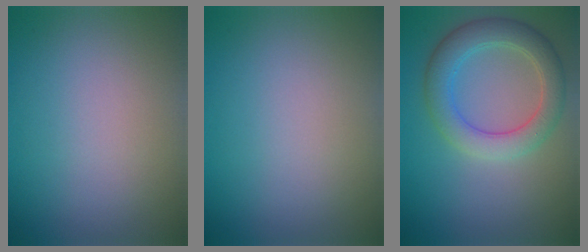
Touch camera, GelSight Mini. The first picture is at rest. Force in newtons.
{"total": 0.0}
{"total": 4.6, "press": 4.6, "slide": 0.1}